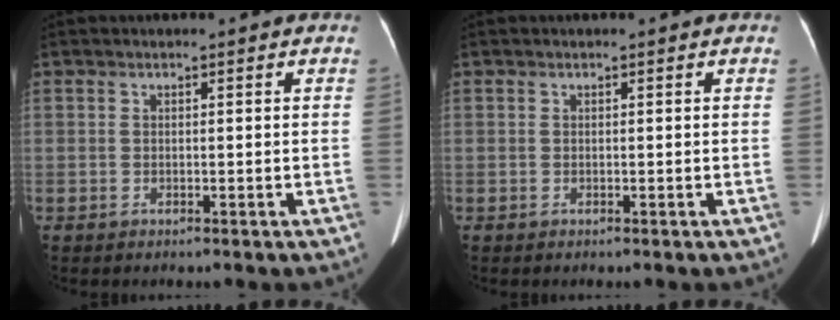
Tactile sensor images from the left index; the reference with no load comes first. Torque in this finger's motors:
{"motor_torque": [0.00, 0.00, 0.00, 0.00]}